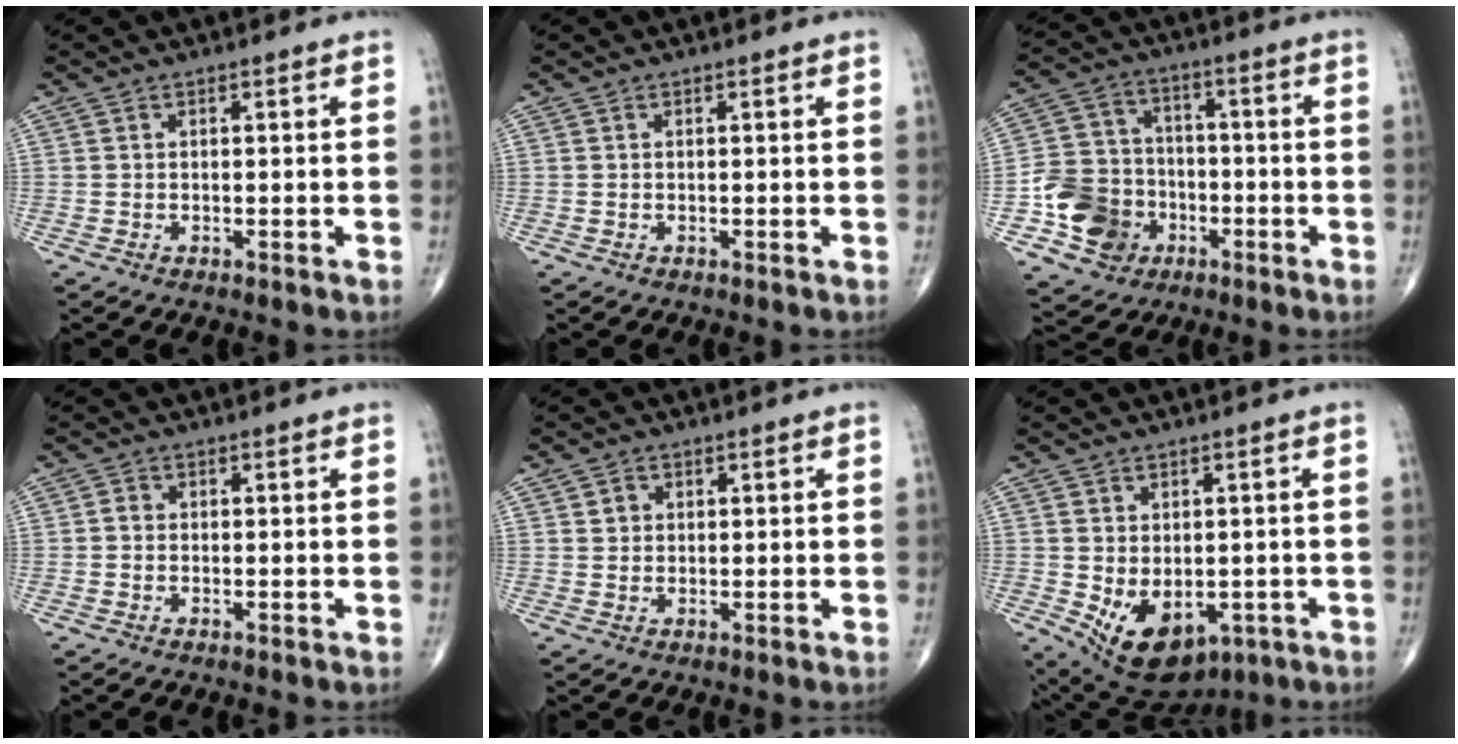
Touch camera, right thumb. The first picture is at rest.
{"total": 0.0}
{"total": 12.8, "force": [-4.4, 11.0, 4.8], "torque": [-0.057, 0.032, -0.075]}
{"total": 1.1, "force": [-0.1, 0.9, 0.5], "torque": [-0.004, 0.003, -0.006]}
{"total": 2.1, "force": [0.7, 1.9, 0.8], "torque": [-0.003, -0.003, 0.010]}
{"total": 12.2, "force": [-3.4, 8.0, 8.5], "torque": [-0.116, -0.008, -0.028]}